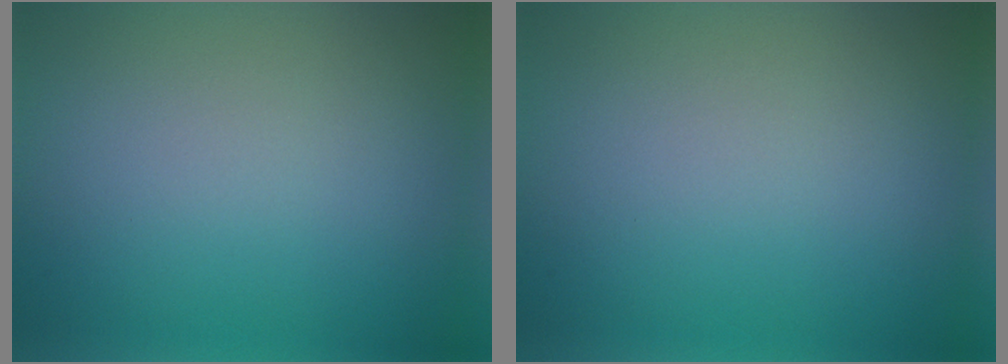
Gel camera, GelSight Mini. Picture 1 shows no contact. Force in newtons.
{"total": 0.0}